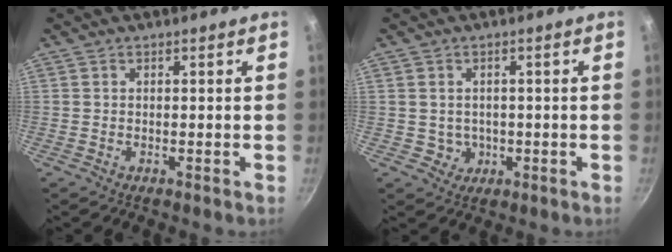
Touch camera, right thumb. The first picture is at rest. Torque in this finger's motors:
{"motor_torque": [-0.69, -0.03, -0.44, -0.02, 0.05]}